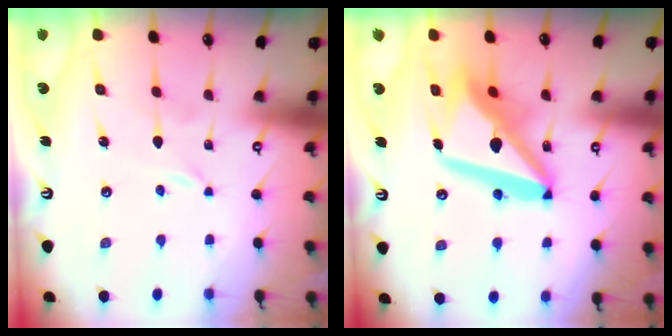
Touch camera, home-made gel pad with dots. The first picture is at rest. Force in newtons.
{"total": 17.5, "press": 17.4, "slide": 2.0}